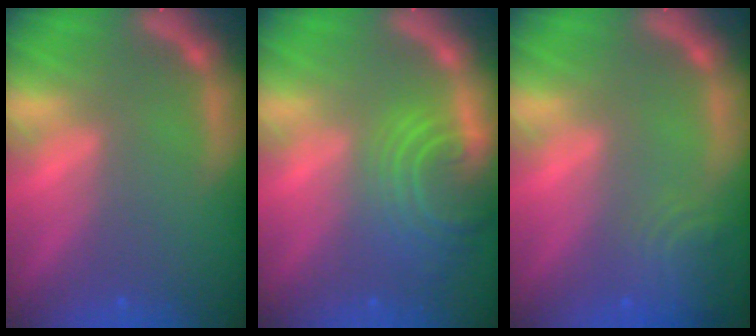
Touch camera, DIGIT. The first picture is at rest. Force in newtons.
{"total": 7.0}
{"total": 4.0}